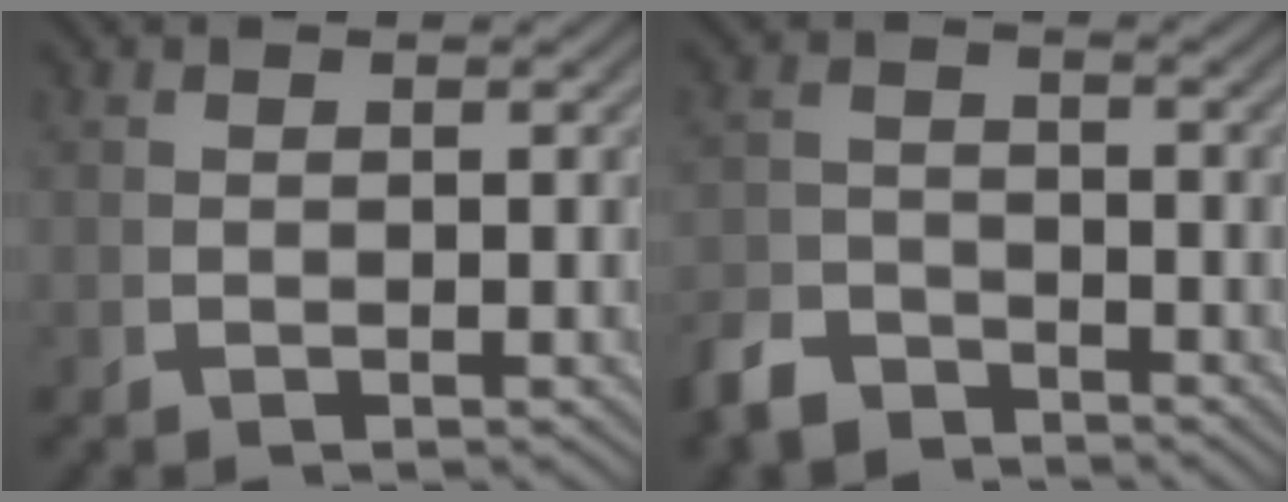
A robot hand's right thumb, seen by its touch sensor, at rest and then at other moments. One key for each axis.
{"total": 3.7, "fx": -3.4, "fy": 1.3, "fz": 0.4, "tx": 0.006, "ty": -0.010, "tz": -0.061}